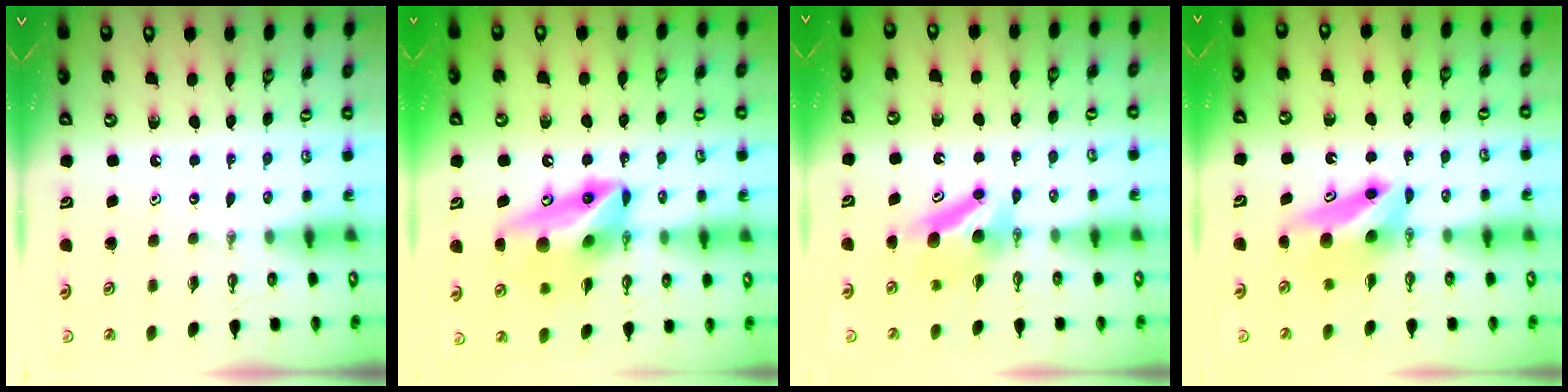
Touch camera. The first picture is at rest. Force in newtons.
{"total": 12.2, "press": 12.0, "slide": 2.1}
{"total": 6.4, "press": 6.2, "slide": 1.3}
{"total": 7.2, "press": 6.8, "slide": 2.2}